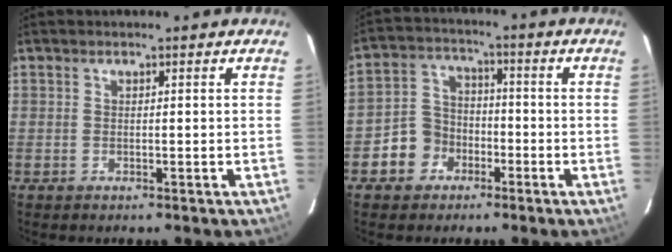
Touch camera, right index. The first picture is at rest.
{"total": 7.2, "force": [-3.7, 6.0, 1.5], "torque": [-0.039, 0.030, -0.060]}